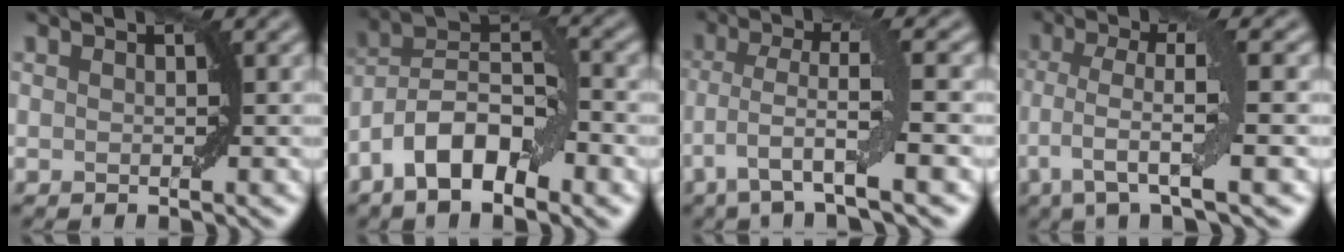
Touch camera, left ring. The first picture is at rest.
{"total": 9.4, "force": [-4.4, 3.9, 7.4], "torque": [-0.123, 0.014, -0.084]}
{"total": 5.5, "force": [-1.7, 0.5, 5.1], "torque": [-0.105, 0.002, -0.035]}
{"total": 5.4, "force": [-1.1, 0.7, 5.2], "torque": [-0.103, 0.005, -0.020]}